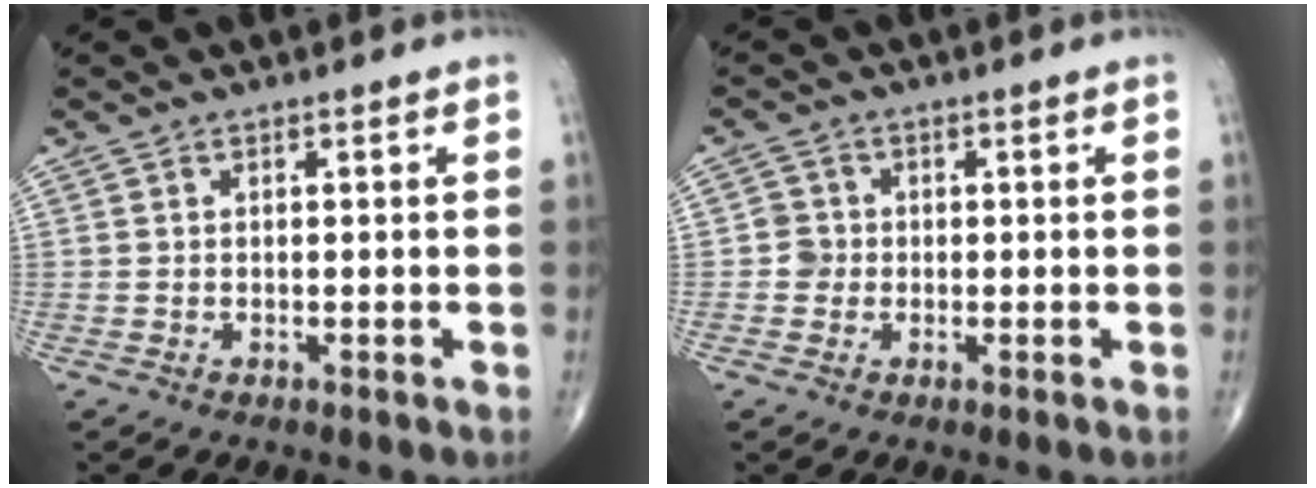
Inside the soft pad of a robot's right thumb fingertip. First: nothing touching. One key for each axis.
{"total": 2.6, "fx": -0.4, "fy": 2.6, "fz": 0.4, "tx": 0.009, "ty": 0.009, "tz": -0.012}